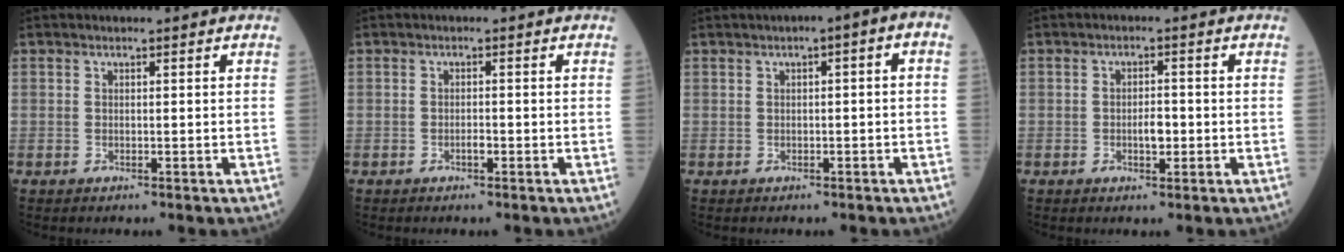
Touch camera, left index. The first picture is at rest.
{"total": 0.9, "force": [-0.6, 0.2, 0.6], "torque": [-0.009, -0.002, -0.013]}
{"total": 3.5, "force": [0.4, 0.7, 3.4], "torque": [-0.041, 0.015, 0.000]}
{"total": 2.4, "force": [-0.8, 1.0, 2.1], "torque": [-0.032, 0.000, -0.013]}